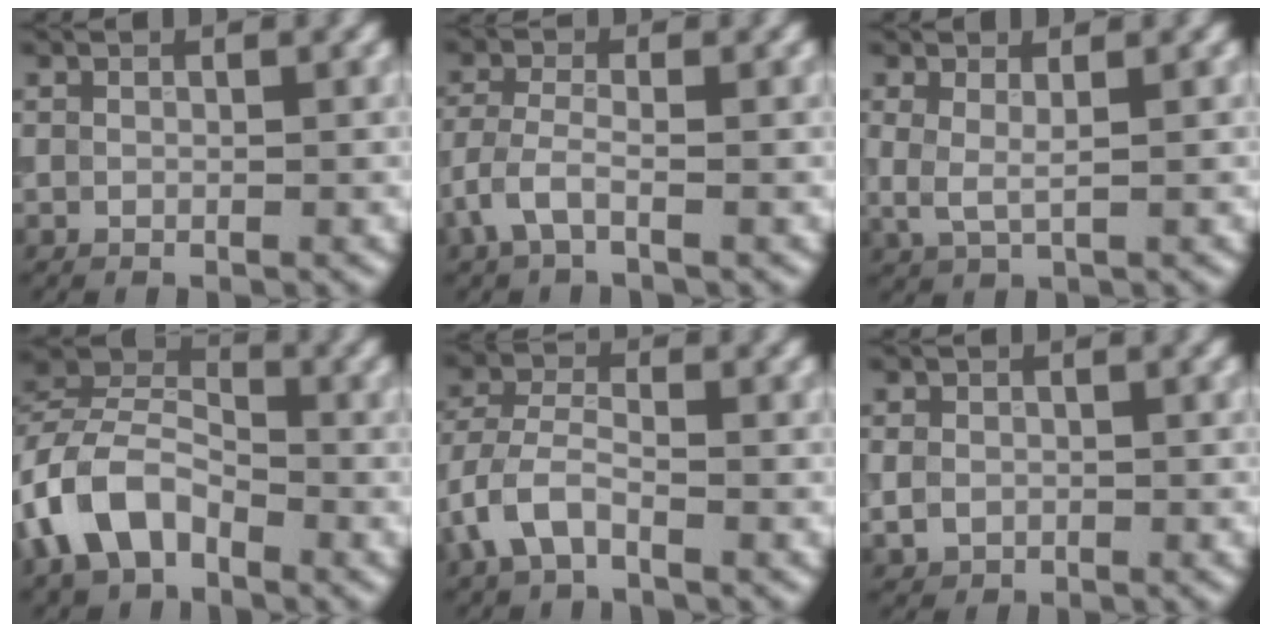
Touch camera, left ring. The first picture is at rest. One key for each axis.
{"total": 2.8, "fx": -1.4, "fy": 1.1, "fz": 2.1, "tx": -0.053, "ty": 0.002, "tz": -0.039}
{"total": 1.6, "fx": 0.6, "fy": 0.5, "fz": 1.4, "tx": -0.031, "ty": -0.007, "tz": 0.012}
{"total": 6.5, "fx": -3.3, "fy": 4.1, "fz": 3.7, "tx": -0.069, "ty": 0.008, "tz": -0.077}
{"total": 3.9, "fx": -1.8, "fy": 2.2, "fz": 2.7, "tx": -0.066, "ty": 0.004, "tz": -0.047}
{"total": 1.8, "fx": -0.2, "fy": 1.6, "fz": 0.9, "tx": -0.016, "ty": -0.004, "tz": -0.006}